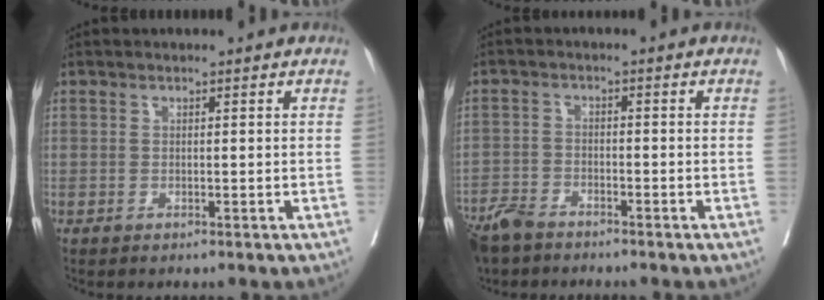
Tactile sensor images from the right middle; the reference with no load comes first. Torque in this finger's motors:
{"motor_torque": [1.09, -1.05, 0.33, 0.21]}